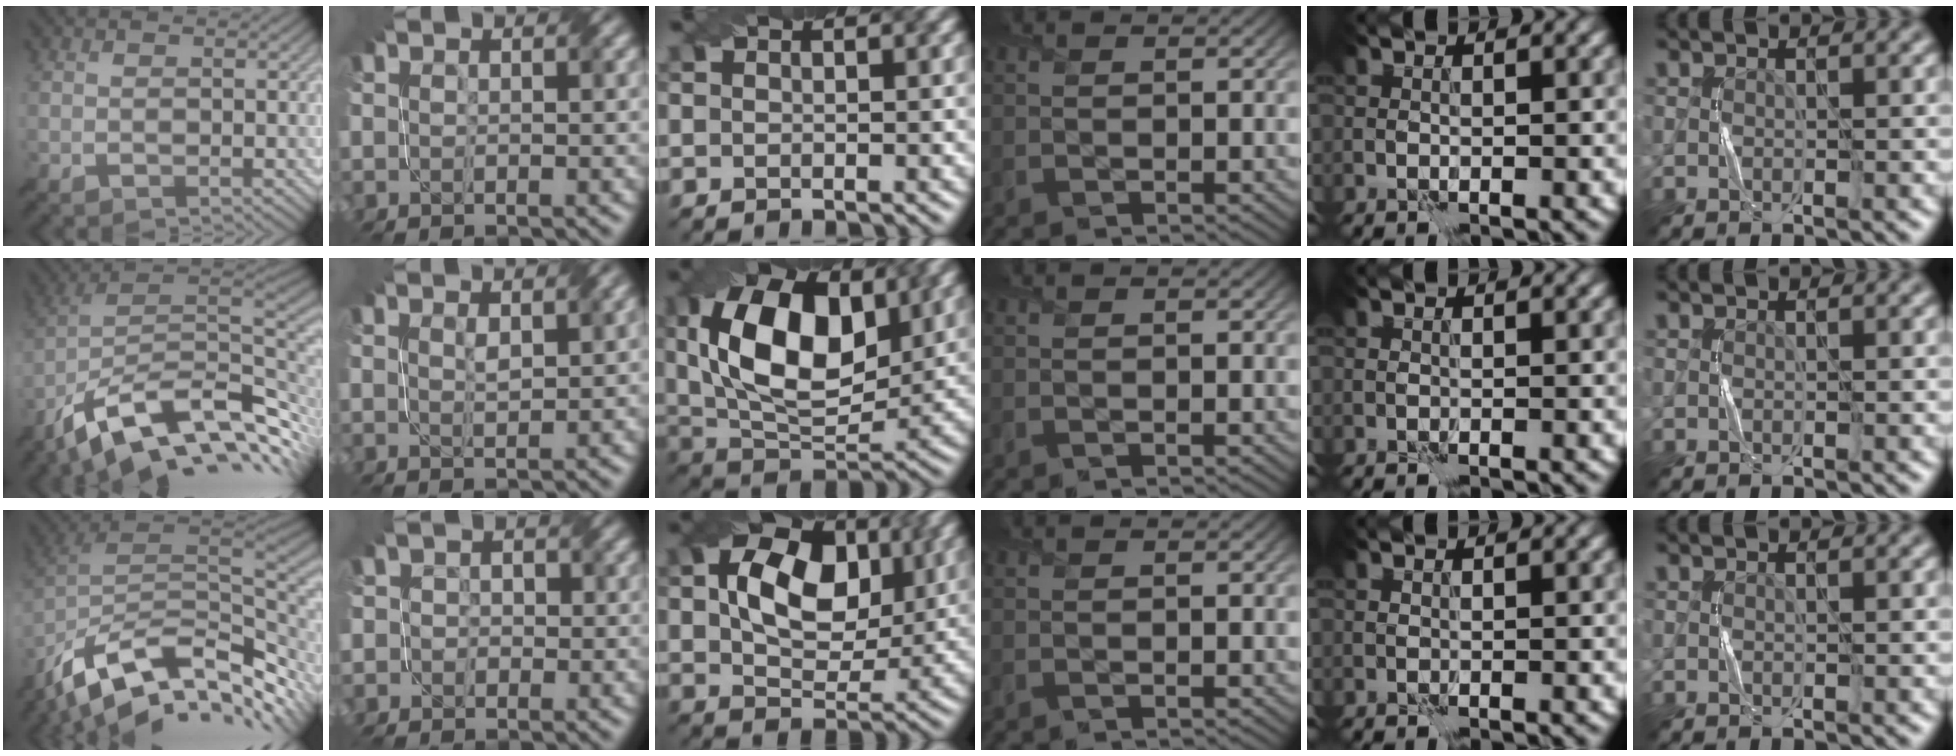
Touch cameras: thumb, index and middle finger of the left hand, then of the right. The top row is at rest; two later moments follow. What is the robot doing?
{"motion": "twist", "object": "screw"}